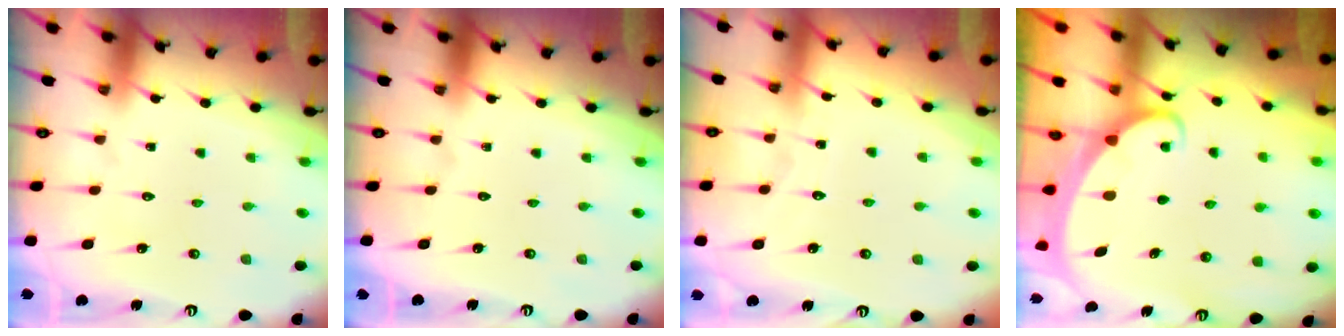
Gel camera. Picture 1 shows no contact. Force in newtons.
{"total": 0.0}
{"total": 3.4, "press": 3.4, "slide": 0.5}
{"total": 1.9, "press": 1.9, "slide": 0.1}